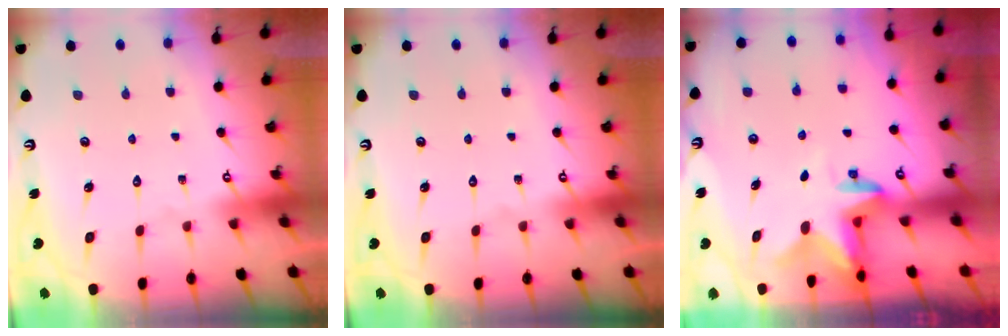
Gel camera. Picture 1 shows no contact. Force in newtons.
{"total": 0.0}
{"total": 2.6, "press": 2.6, "slide": 0.4}